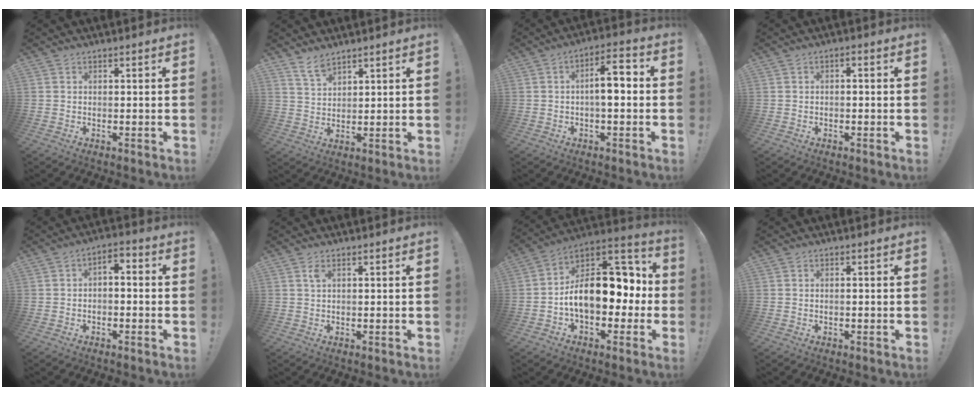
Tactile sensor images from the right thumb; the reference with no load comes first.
{"total": 5.1, "force": [4.3, 1.7, 2.1], "torque": [-0.040, -0.025, 0.079]}
{"total": 9.2, "force": [-0.6, 3.5, 8.4], "torque": [-0.125, 0.009, -0.014]}
{"total": 1.4, "force": [-1.2, 0.4, 0.7], "torque": [-0.014, 0.006, -0.021]}
{"total": 3.7, "force": [-2.4, 1.9, 2.1], "torque": [-0.027, 0.010, -0.045]}
{"total": 1.8, "force": [0.8, 0.6, 1.5], "torque": [-0.025, 0.000, 0.012]}
{"total": 19.8, "force": [-1.3, 12.4, 15.4], "torque": [-0.230, 0.015, -0.011]}
{"total": 0.6, "force": [-0.4, 0.0, 0.4], "torque": [-0.013, 0.001, -0.007]}